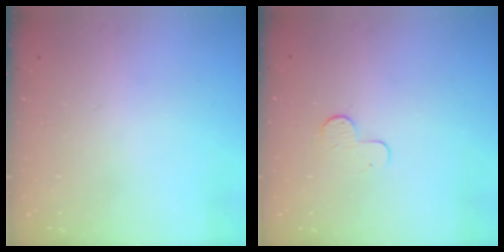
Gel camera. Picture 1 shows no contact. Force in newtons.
{"total": 5.0, "press": 5.0, "slide": 0.4}